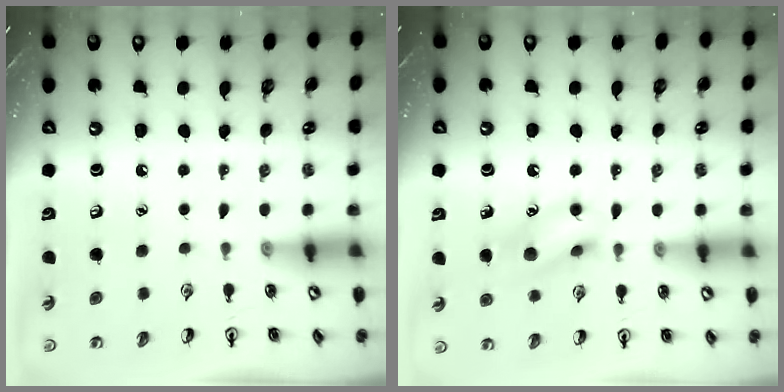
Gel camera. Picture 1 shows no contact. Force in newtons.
{"total": 10.6, "press": 10.5, "slide": 1.1}